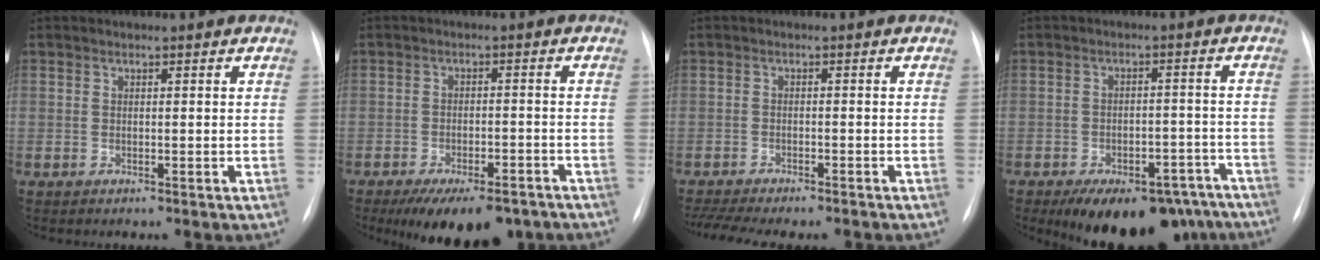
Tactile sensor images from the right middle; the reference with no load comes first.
{"total": 12.0, "force": [-9.2, 4.3, 6.4], "torque": [-0.085, -0.006, -0.129]}
{"total": 11.9, "force": [-10.4, 2.2, 5.3], "torque": [-0.085, -0.002, -0.142]}
{"total": 17.0, "force": [-13.2, 7.7, 7.4], "torque": [-0.081, 0.017, -0.164]}